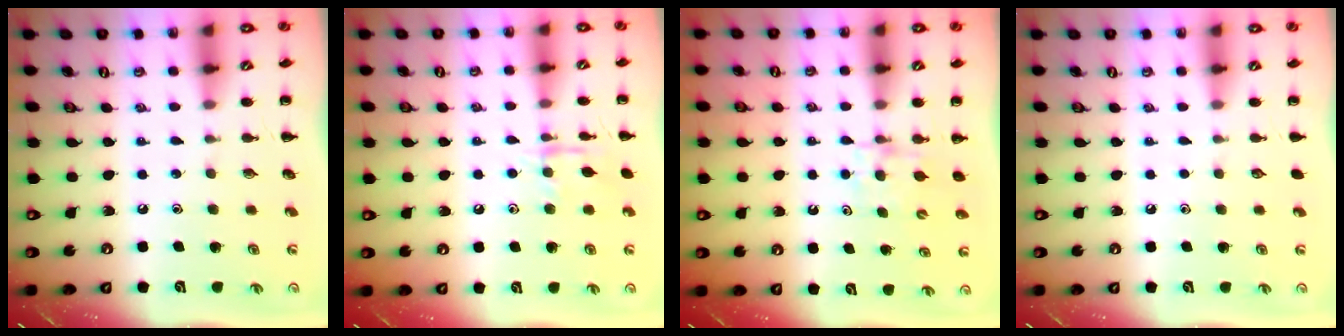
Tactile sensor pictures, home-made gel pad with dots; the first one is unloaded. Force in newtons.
{"total": 8.9, "press": 8.8, "slide": 0.7}
{"total": 4.1, "press": 3.9, "slide": 1.4}
{"total": 0.0}